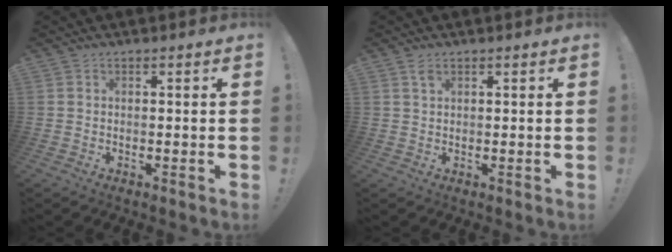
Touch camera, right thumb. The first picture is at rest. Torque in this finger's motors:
{"motor_torque": [-0.15, 0.02, 0.11, 0.28, 0.02]}